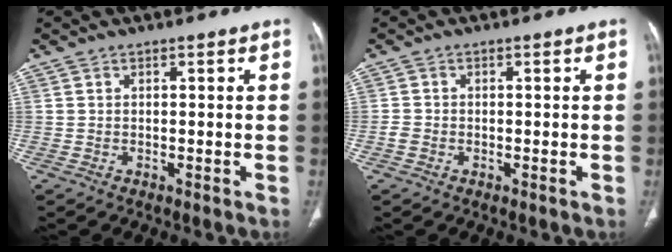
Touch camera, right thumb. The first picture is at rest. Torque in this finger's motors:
{"motor_torque": [-0.71, 0.21, -0.27, -0.17, 0.01]}